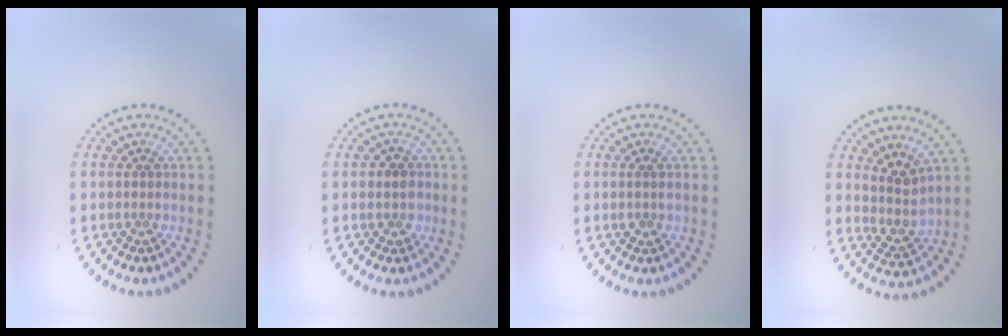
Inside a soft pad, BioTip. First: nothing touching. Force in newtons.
{"total": 1.8, "press": 1.7, "slide": 0.5}
{"total": 0.9, "press": 0.9, "slide": 0.3}
{"total": 2.5, "press": 1.9, "slide": 1.6}